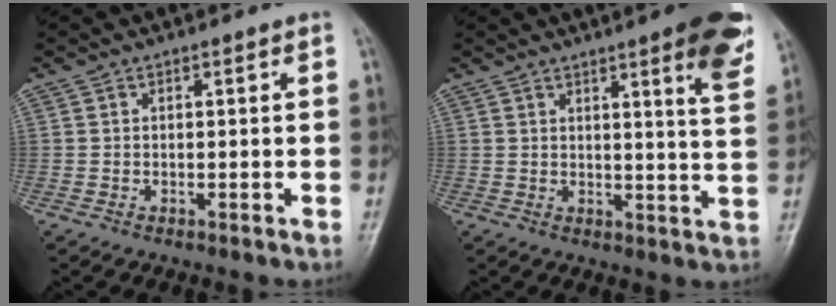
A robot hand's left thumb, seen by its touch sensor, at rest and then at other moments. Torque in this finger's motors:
{"motor_torque": [1.81, 0.63, 1.03, -0.94, 0.09]}